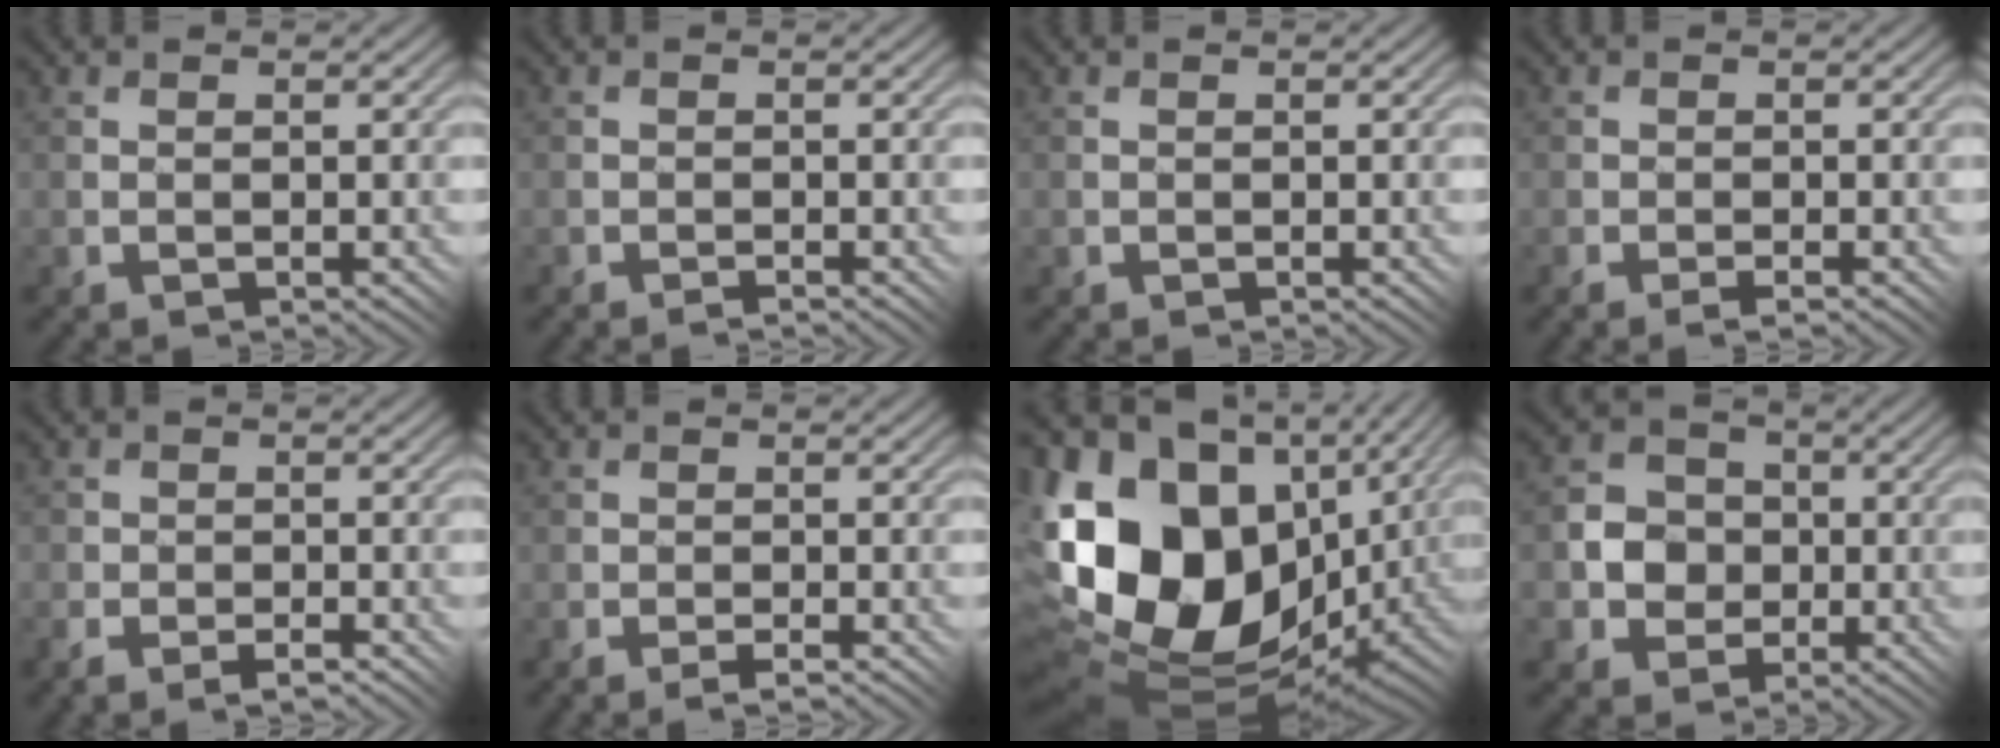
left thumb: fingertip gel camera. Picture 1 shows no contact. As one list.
[{"total": 0.6, "force": [-0.5, 0.0, -0.3], "torque": [0.009, 0.001, -0.014]}, {"total": 0.0}, {"total": 1.1, "force": [-0.9, 0.3, 0.6], "torque": [-0.006, 0.001, -0.018]}, {"total": 3.6, "force": [-2.3, 2.3, 1.6], "torque": [-0.016, -0.002, -0.046]}, {"total": 1.5, "force": [-1.2, 0.4, 0.7], "torque": [-0.009, 0.002, -0.024]}, {"total": 19.9, "force": [1.7, 14.0, 14.1], "torque": [-0.314, -0.015, 0.063]}, {"total": 5.3, "force": [-0.7, 4.9, 1.9], "torque": [-0.043, -0.002, -0.038]}]